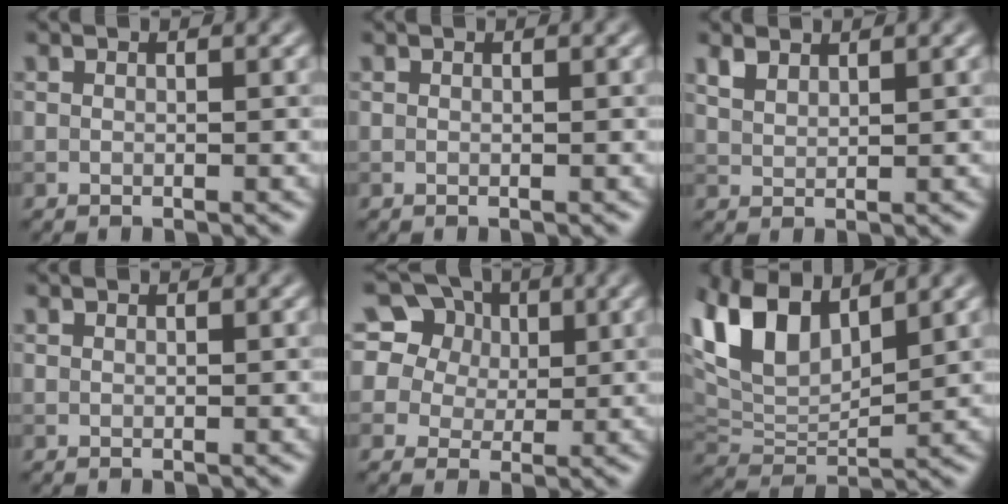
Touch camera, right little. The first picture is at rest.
{"total": 0.0}
{"total": 1.7, "force": [1.5, 0.6, 0.6], "torque": [-0.021, 0.004, 0.034]}
{"total": 0.0}
{"total": 12.1, "force": [6.9, 8.4, 5.4], "torque": [-0.126, 0.045, 0.095]}
{"total": 8.9, "force": [5.0, 4.2, 6.0], "torque": [-0.138, 0.015, 0.092]}